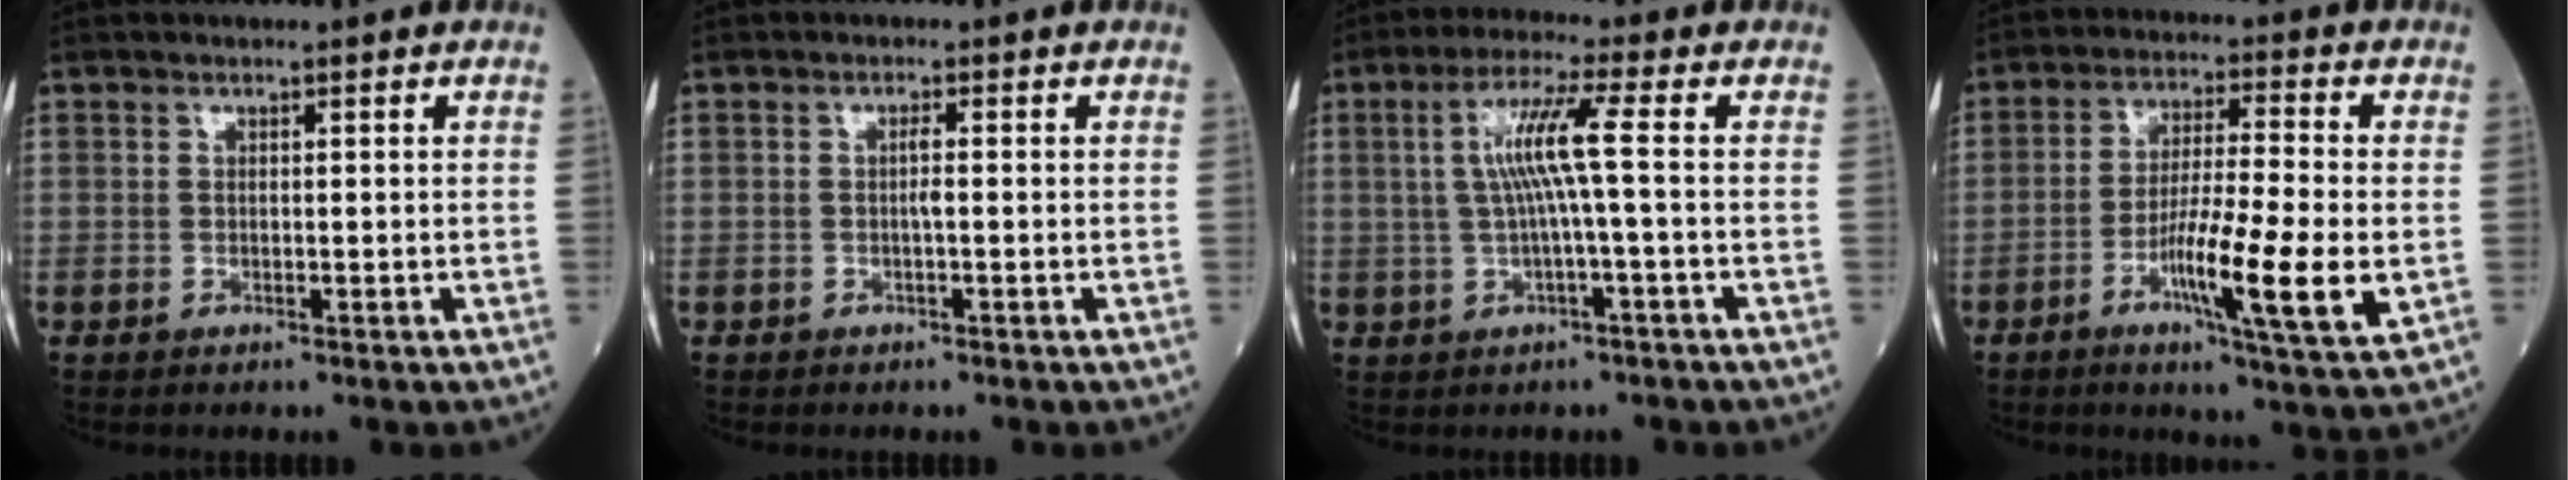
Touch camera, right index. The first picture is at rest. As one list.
[{"total": 1.1, "force": [-0.4, 0.0, 1.0], "torque": [-0.019, 0.002, -0.008]}, {"total": 6.9, "force": [0.4, -0.8, 6.9], "torque": [-0.137, 0.011, 0.010]}, {"total": 12.5, "force": [-3.3, 0.4, 12.0], "torque": [-0.212, -0.016, -0.062]}]